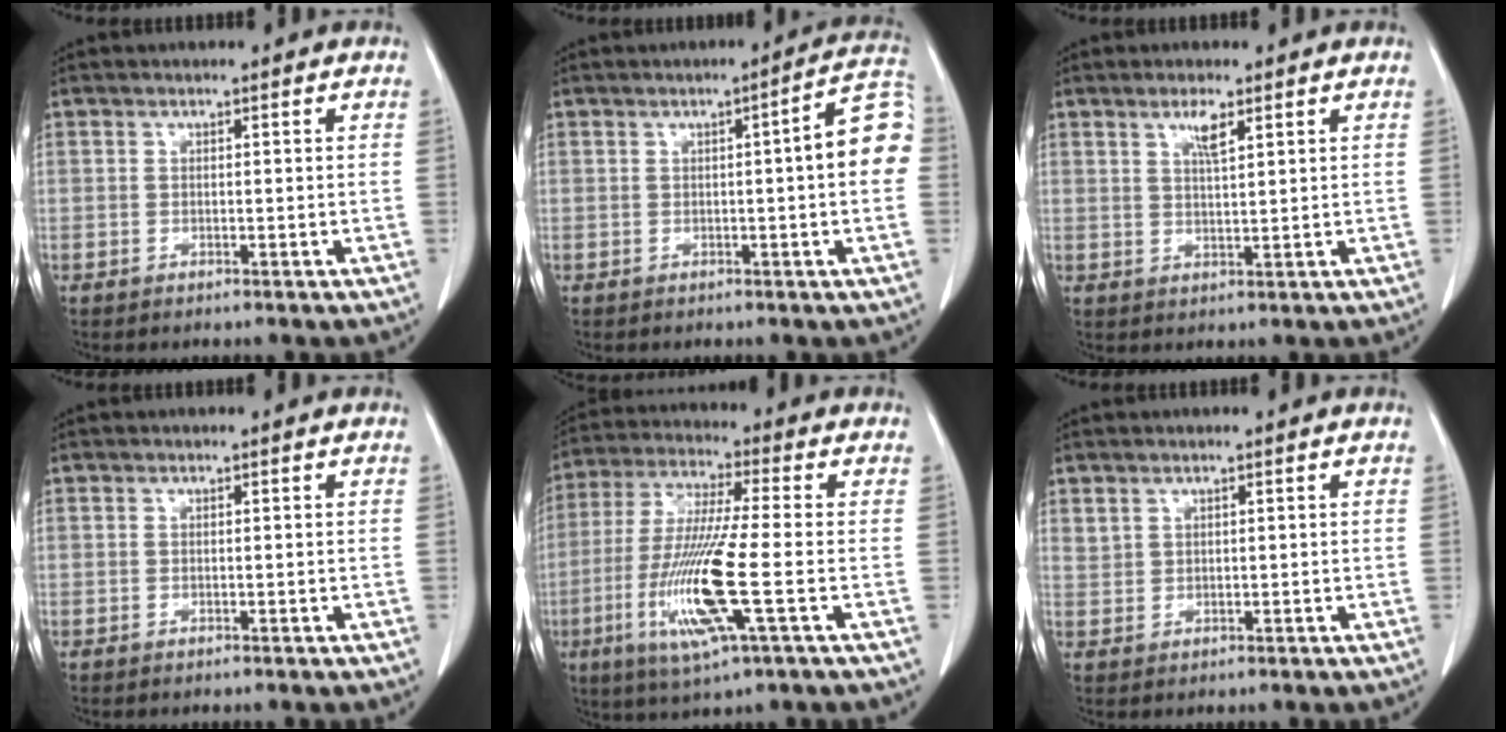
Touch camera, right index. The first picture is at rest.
{"total": 7.9, "force": [0.4, 0.8, 7.9], "torque": [-0.093, 0.020, -0.004]}
{"total": 2.9, "force": [1.7, 0.3, 2.4], "torque": [-0.048, -0.003, 0.032]}
{"total": 0.0}
{"total": 14.3, "force": [-3.9, 0.4, 13.7], "torque": [-0.288, -0.019, -0.077]}
{"total": 1.3, "force": [1.2, 0.6, 0.2], "torque": [0.000, 0.002, 0.025]}